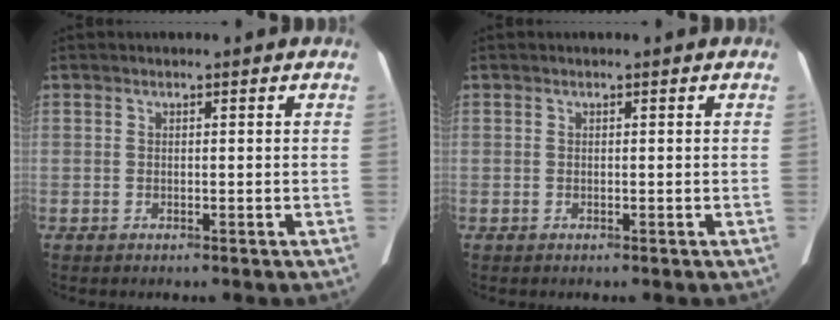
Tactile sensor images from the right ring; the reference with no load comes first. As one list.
[{"total": 0.0}]